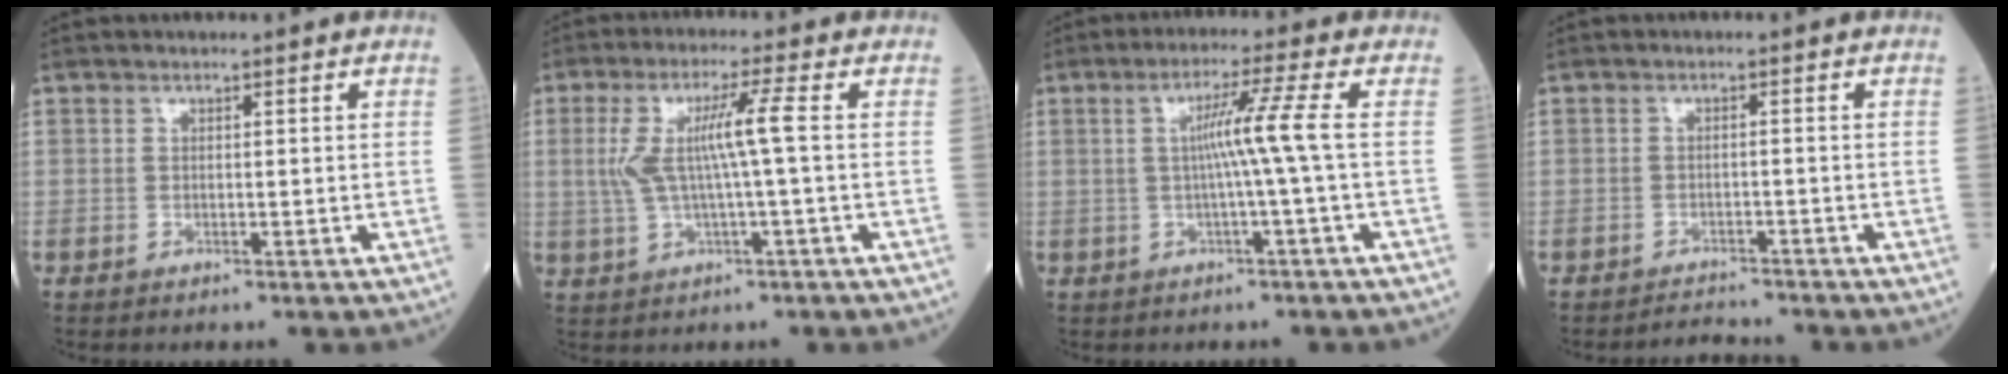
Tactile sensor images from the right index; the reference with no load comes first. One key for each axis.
{"total": 7.1, "fx": 0.6, "fy": -0.3, "fz": 7.0, "tx": -0.150, "ty": 0.014, "tz": 0.015}
{"total": 5.8, "fx": 0.0, "fy": -1.8, "fz": 5.5, "tx": -0.099, "ty": 0.008, "tz": 0.004}
{"total": 2.6, "fx": -2.6, "fy": 0.1, "fz": -0.2, "tx": 0.005, "ty": -0.010, "tz": -0.040}